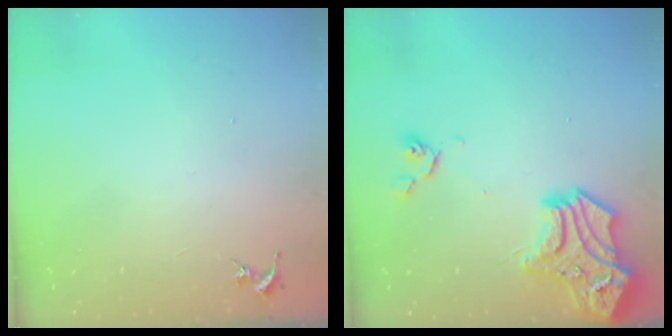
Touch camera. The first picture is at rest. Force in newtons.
{"total": 17.6, "press": 17.4, "slide": 2.2}